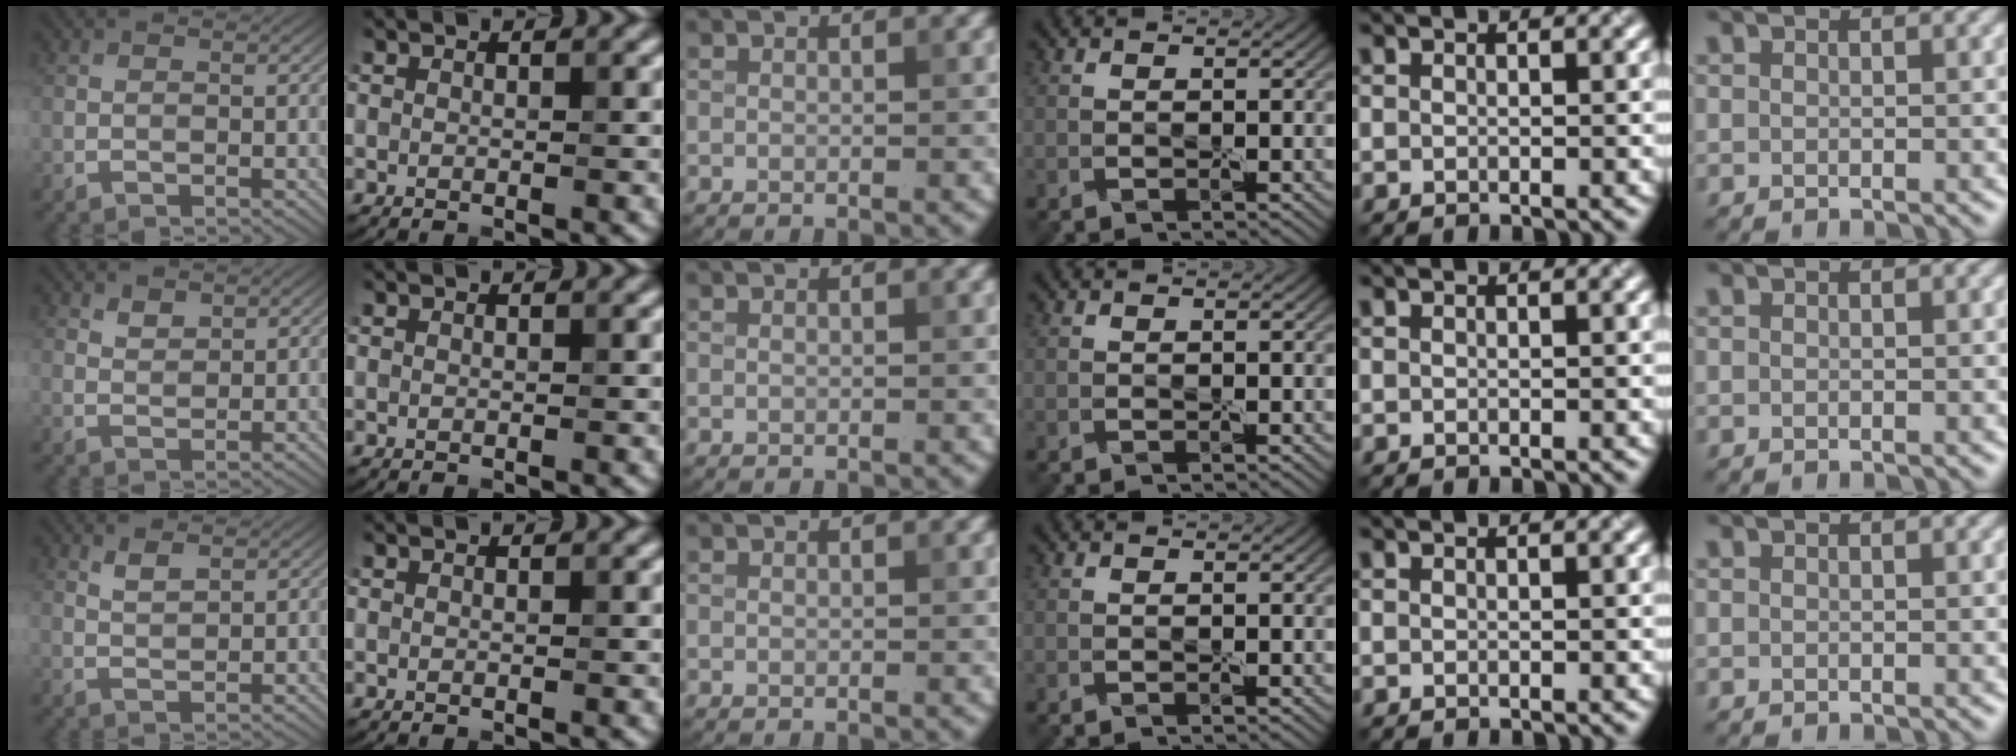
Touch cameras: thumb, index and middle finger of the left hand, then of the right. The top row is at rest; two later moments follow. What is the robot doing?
{"motion": "peel", "object": "bandage"}